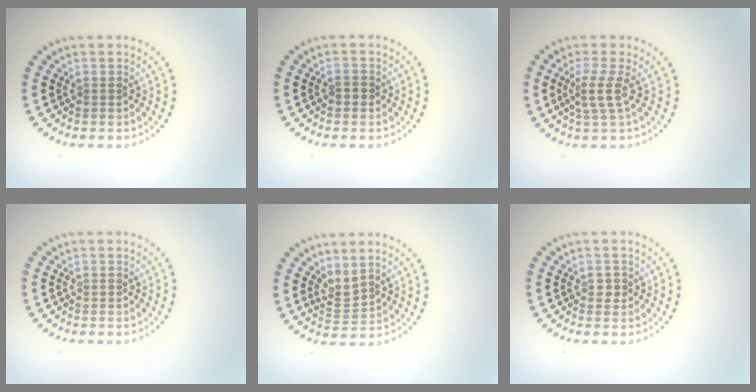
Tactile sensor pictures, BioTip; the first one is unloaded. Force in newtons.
{"total": 0.9, "press": 0.9, "slide": 0.2}
{"total": 2.2, "press": 1.5, "slide": 1.5}
{"total": 0.0}
{"total": 2.1, "press": 1.5, "slide": 1.5}
{"total": 1.0, "press": 1.0, "slide": 0.2}